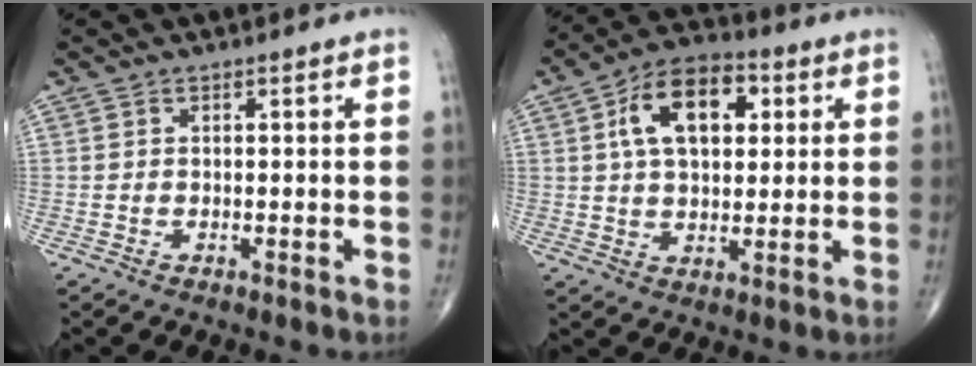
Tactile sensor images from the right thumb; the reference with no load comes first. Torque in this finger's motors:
{"motor_torque": [0.59, 2.95, 1.46, 0.44, 0.10]}